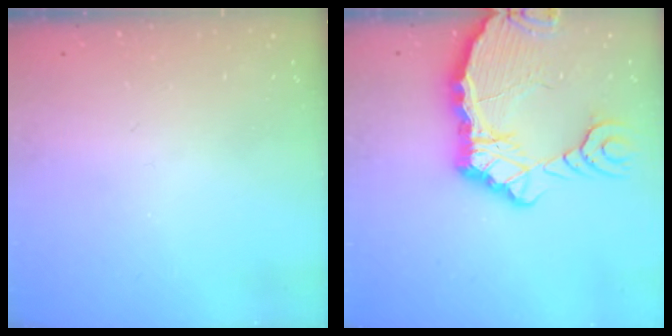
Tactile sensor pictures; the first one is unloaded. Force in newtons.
{"total": 12.8, "press": 12.7, "slide": 1.6}